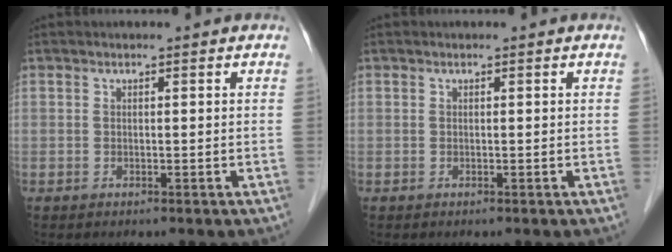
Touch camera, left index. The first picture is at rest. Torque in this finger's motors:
{"motor_torque": [0.00, 0.00, 0.00, 0.00]}